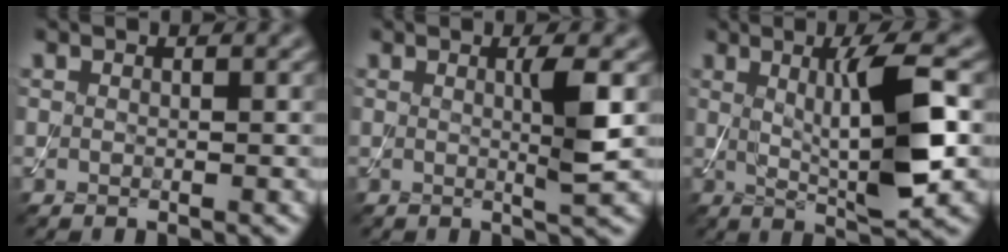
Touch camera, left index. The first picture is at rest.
{"total": 3.1, "force": [0.3, 0.3, 3.0], "torque": [-0.050, -0.005, 0.002]}
{"total": 7.3, "force": [0.5, 1.3, 7.2], "torque": [-0.115, -0.001, 0.015]}